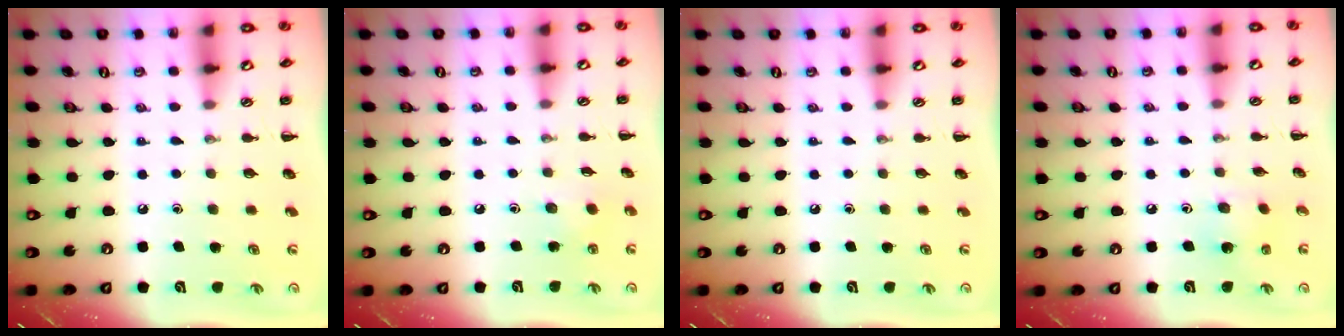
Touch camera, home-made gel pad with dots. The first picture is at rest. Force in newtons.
{"total": 2.8, "press": 2.7, "slide": 0.7}
{"total": 0.0}
{"total": 3.9, "press": 3.8, "slide": 1.1}